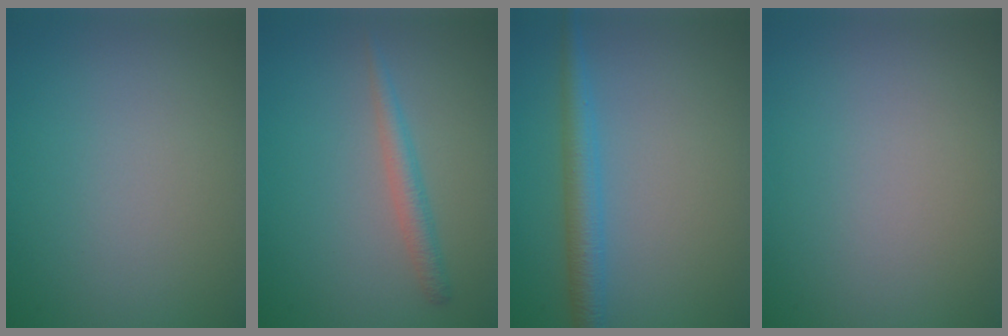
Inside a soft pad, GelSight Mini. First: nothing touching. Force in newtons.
{"total": 1.9, "press": 1.9, "slide": 0.1}
{"total": 3.1, "press": 3.1, "slide": 0.1}
{"total": 0.0}